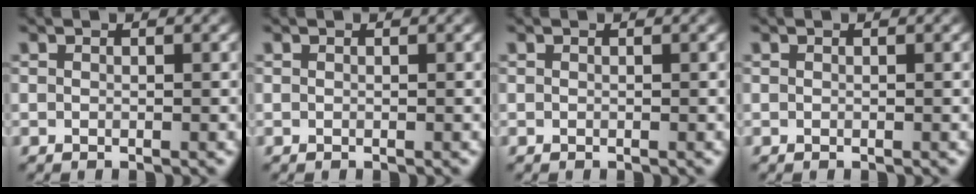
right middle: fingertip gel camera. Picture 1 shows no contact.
{"total": 0.0}
{"total": 0.0}
{"total": 0.0}